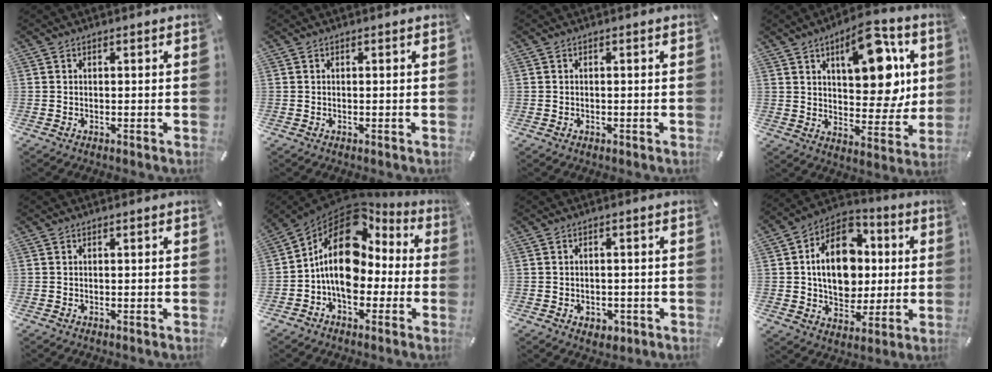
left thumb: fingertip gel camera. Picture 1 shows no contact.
{"total": 0.0}
{"total": 0.7, "force": [-0.1, 0.6, 0.4], "torque": [-0.007, 0.003, -0.003]}
{"total": 16.8, "force": [7.3, 8.8, 12.4], "torque": [-0.160, -0.034, 0.121]}
{"total": 0.0}
{"total": 15.9, "force": [1.5, 11.4, 11.0], "torque": [-0.206, -0.013, 0.023]}
{"total": 3.0, "force": [-0.9, 2.5, 1.4], "torque": [-0.017, 0.001, -0.019]}
{"total": 17.3, "force": [1.1, 13.4, 10.9], "torque": [-0.189, 0.002, 0.023]}